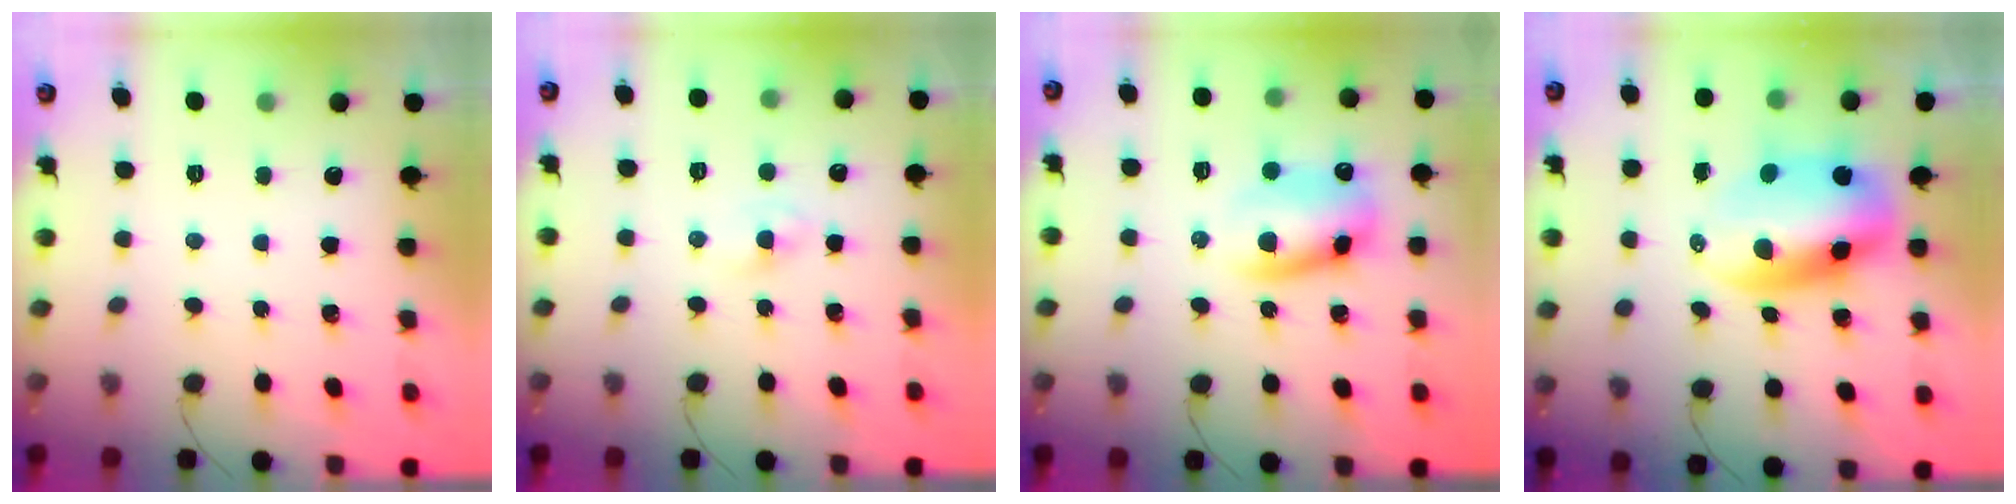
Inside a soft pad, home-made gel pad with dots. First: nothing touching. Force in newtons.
{"total": 0.7, "press": 0.6, "slide": 0.5}
{"total": 10.4, "press": 10.3, "slide": 1.6}
{"total": 10.5, "press": 10.2, "slide": 2.5}